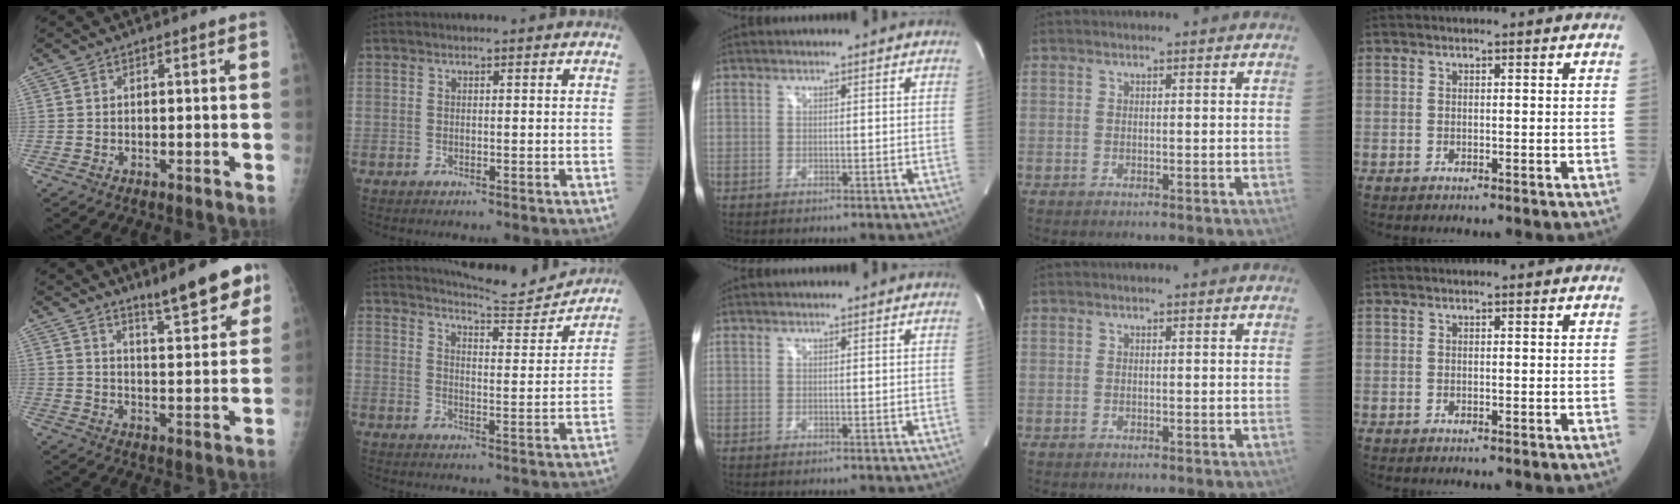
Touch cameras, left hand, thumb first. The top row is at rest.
{"thumb": {"total": 10.8, "force": [7.9, 2.1, 7.0], "torque": [-0.080, -0.048, 0.122]}, "index": {"total": 10.2, "force": [10.2, -0.6, 1.1], "torque": [-0.027, -0.021, 0.142]}}